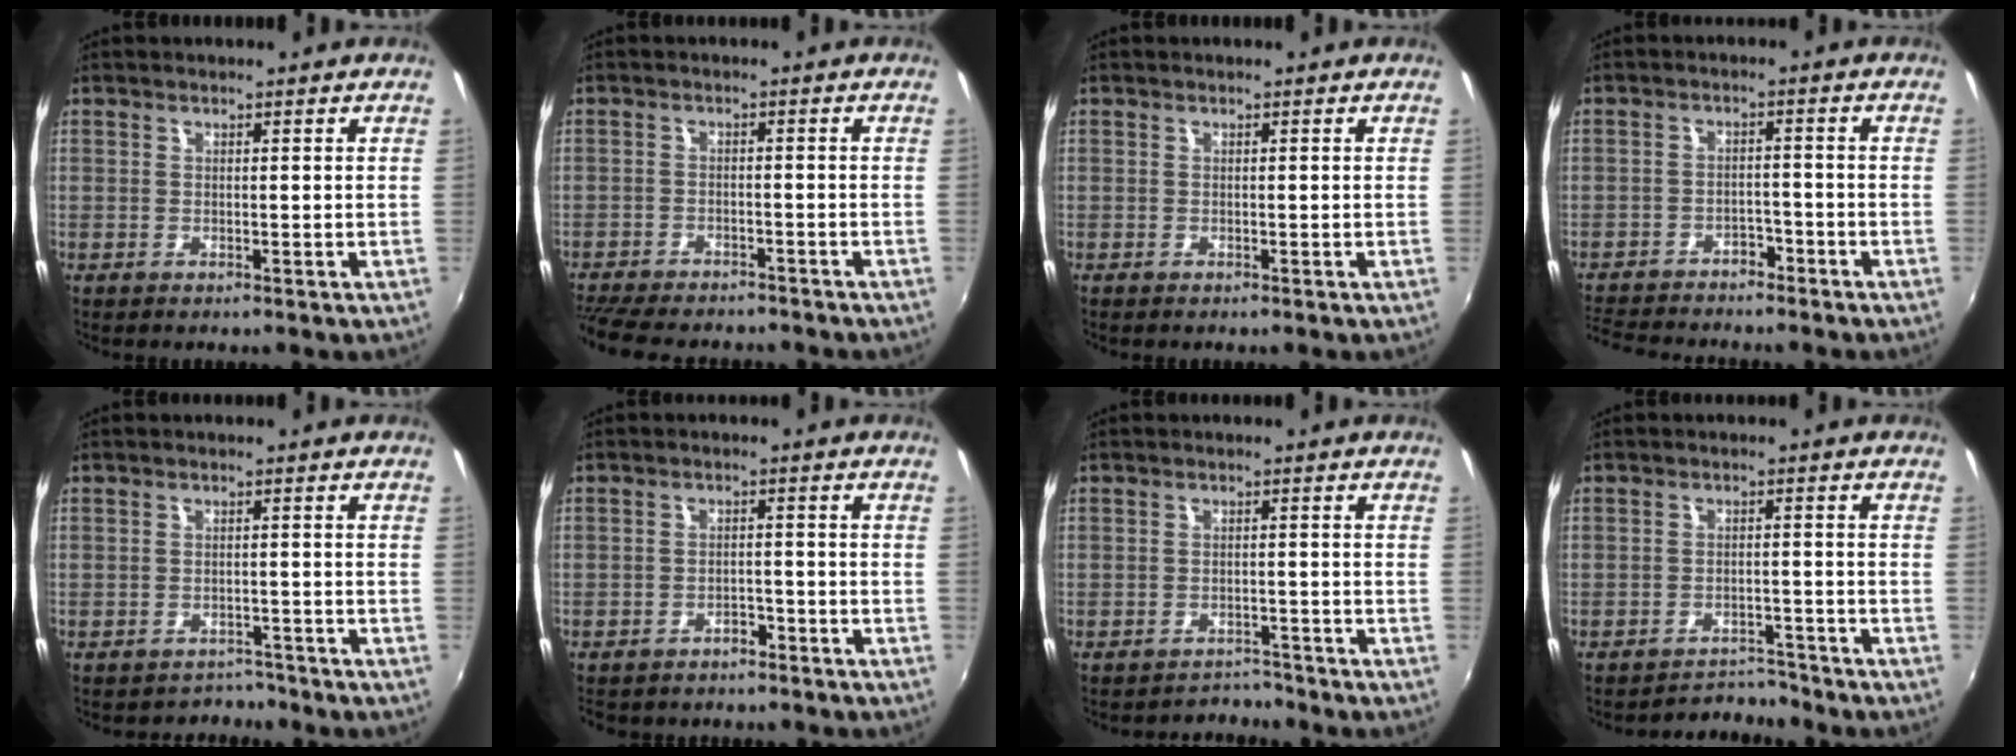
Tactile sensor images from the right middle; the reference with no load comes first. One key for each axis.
{"total": 12.2, "fx": -10.8, "fy": 3.4, "fz": 4.8, "tx": -0.121, "ty": -0.023, "tz": -0.168}
{"total": 0.0}
{"total": 9.3, "fx": -8.3, "fy": 3.3, "fz": 2.6, "tx": -0.077, "ty": -0.003, "tz": -0.133}
{"total": 3.1, "fx": -2.8, "fy": 1.0, "fz": -0.9, "tx": 0.015, "ty": 0.007, "tz": -0.042}
{"total": 4.3, "fx": -3.5, "fy": 2.3, "fz": 1.2, "tx": -0.032, "ty": 0.000, "tz": -0.048}
{"total": 3.1, "fx": -3.0, "fy": 0.5, "fz": -0.8, "tx": 0.013, "ty": 0.006, "tz": -0.048}
{"total": 4.7, "fx": -4.6, "fy": 0.5, "fz": -0.9, "tx": 0.006, "ty": 0.009, "tz": -0.072}